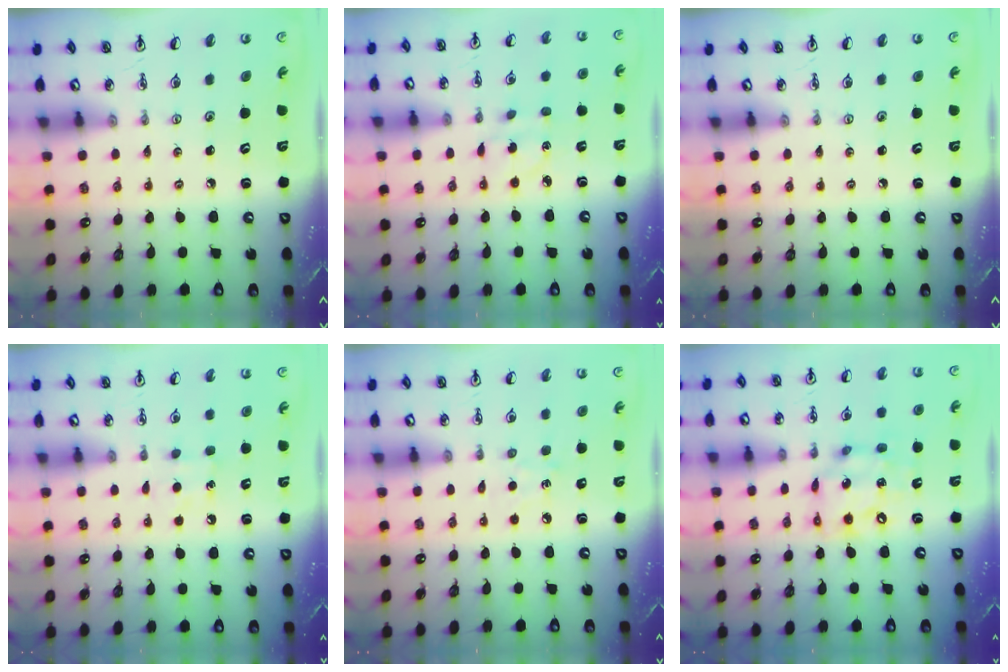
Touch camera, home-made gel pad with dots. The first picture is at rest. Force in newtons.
{"total": 3.6, "press": 3.5, "slide": 0.7}
{"total": 0.0}
{"total": 6.4, "press": 6.3, "slide": 0.8}
{"total": 5.6, "press": 5.5, "slide": 0.7}
{"total": 13.7, "press": 13.6, "slide": 1.3}